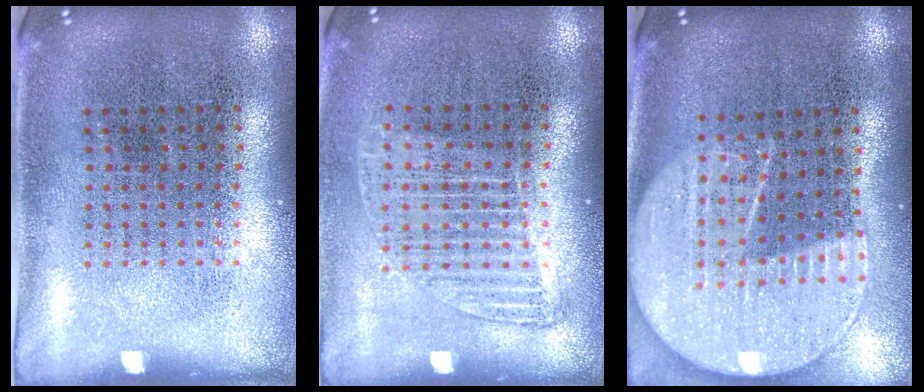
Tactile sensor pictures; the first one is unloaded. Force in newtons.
{"total": 1.3, "press": 1.1, "slide": 0.7}
{"total": 2.3, "press": 2.0, "slide": 1.1}